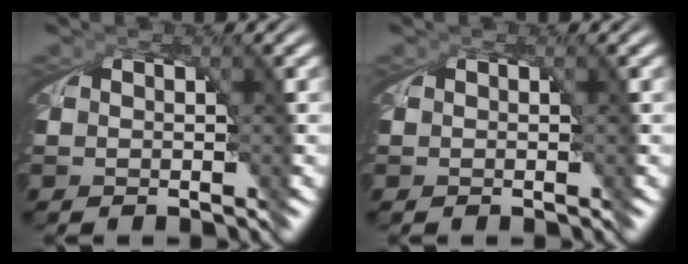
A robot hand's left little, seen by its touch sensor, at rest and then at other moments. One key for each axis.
{"total": 0.0}